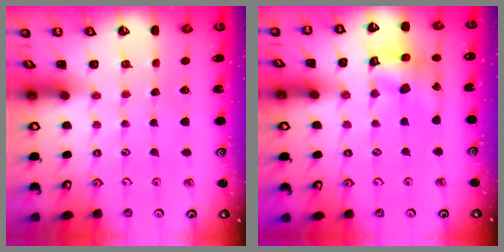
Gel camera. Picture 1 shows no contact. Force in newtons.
{"total": 13.1, "press": 13.0, "slide": 1.5}